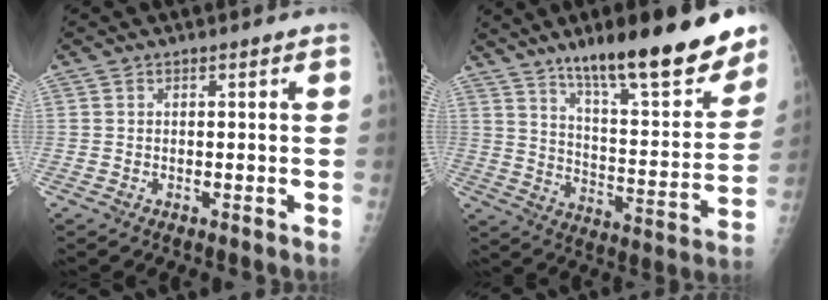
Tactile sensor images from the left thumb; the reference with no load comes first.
{"total": 23.1, "force": [16.2, 5.3, 15.7], "torque": [-0.200, -0.083, 0.255]}